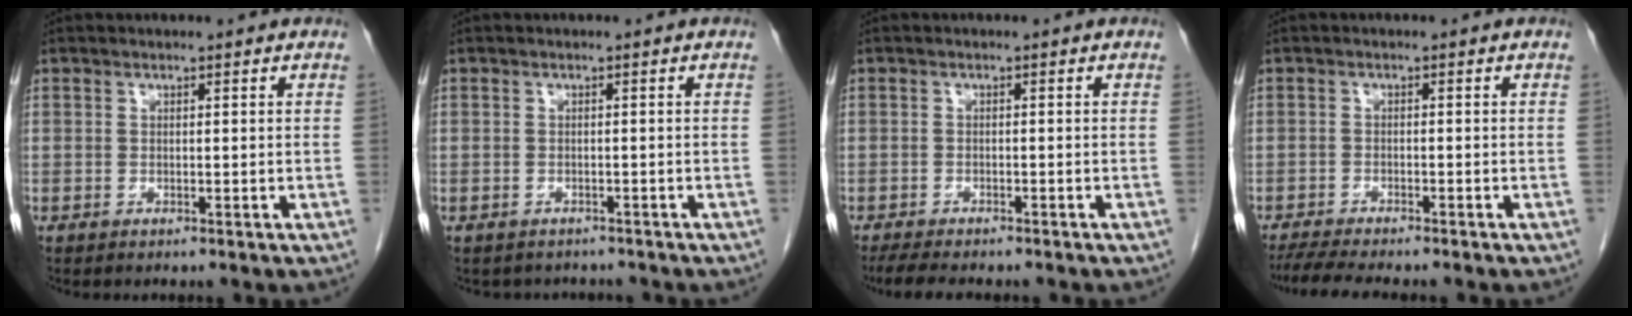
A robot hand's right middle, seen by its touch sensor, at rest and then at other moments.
{"total": 3.2, "force": [-2.8, 1.6, 0.0], "torque": [-0.004, 0.005, -0.039]}
{"total": 6.3, "force": [-5.3, 1.4, 3.1], "torque": [-0.048, -0.012, -0.078]}
{"total": 7.0, "force": [-6.1, 0.5, 3.4], "torque": [-0.053, -0.014, -0.098]}